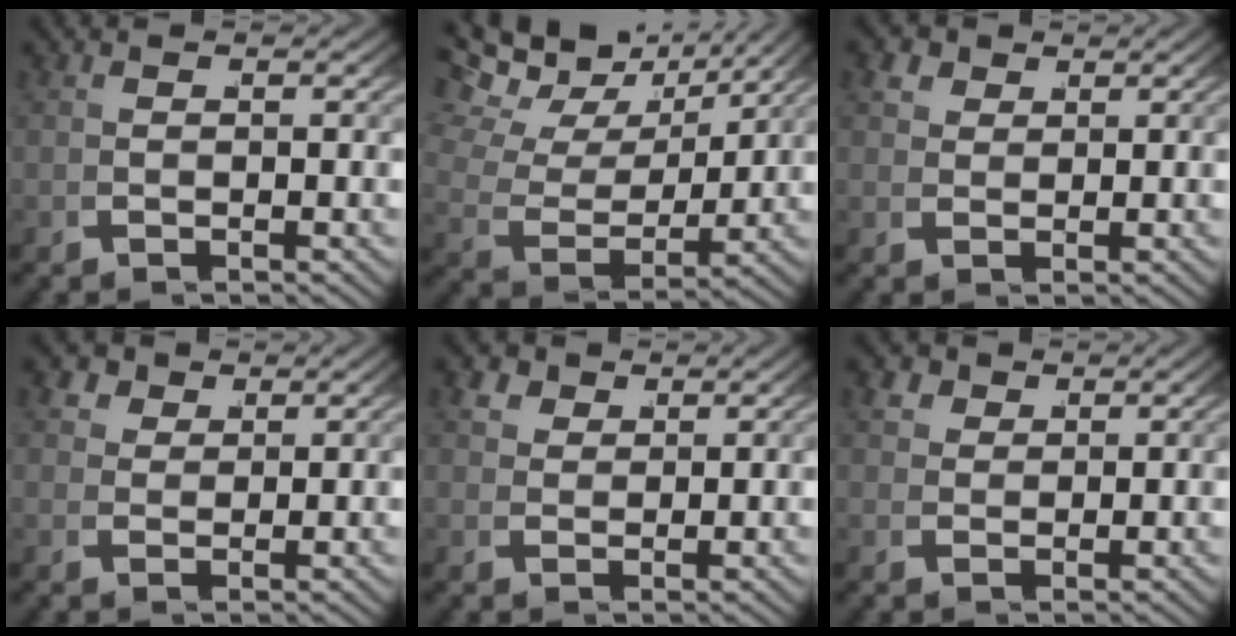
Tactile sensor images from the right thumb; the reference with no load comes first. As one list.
[{"total": 8.2, "force": [4.5, 5.1, 4.6], "torque": [-0.085, 0.007, 0.069]}, {"total": 2.9, "force": [1.7, 2.2, 0.9], "torque": [-0.030, -0.005, 0.036]}, {"total": 3.5, "force": [1.9, 2.7, 1.2], "torque": [-0.033, -0.004, 0.036]}, {"total": 3.1, "force": [1.9, 2.2, 1.0], "torque": [-0.030, -0.004, 0.041]}, {"total": 2.9, "force": [1.6, 2.2, 0.9], "torque": [-0.028, -0.004, 0.035]}]